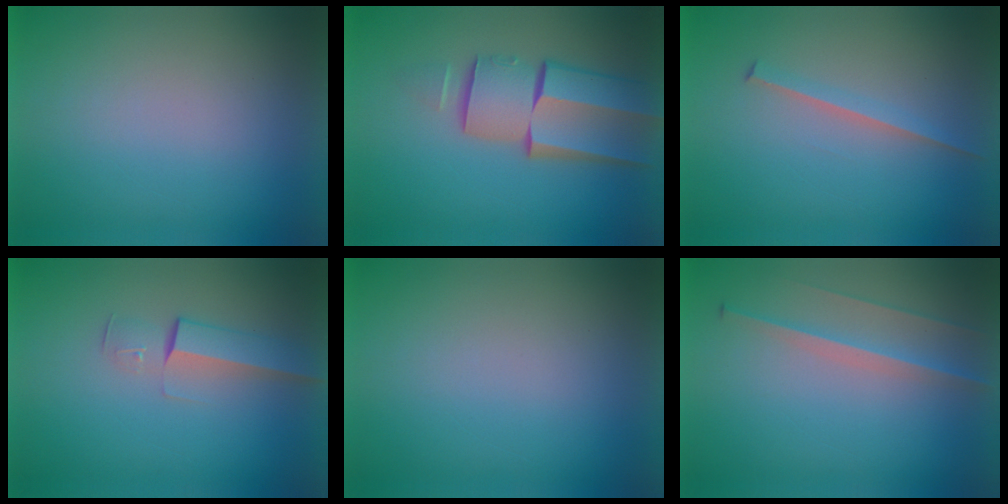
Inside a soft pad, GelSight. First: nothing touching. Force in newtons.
{"total": 7.3}
{"total": 1.8}
{"total": 2.9}
{"total": 1.3}
{"total": 2.7}